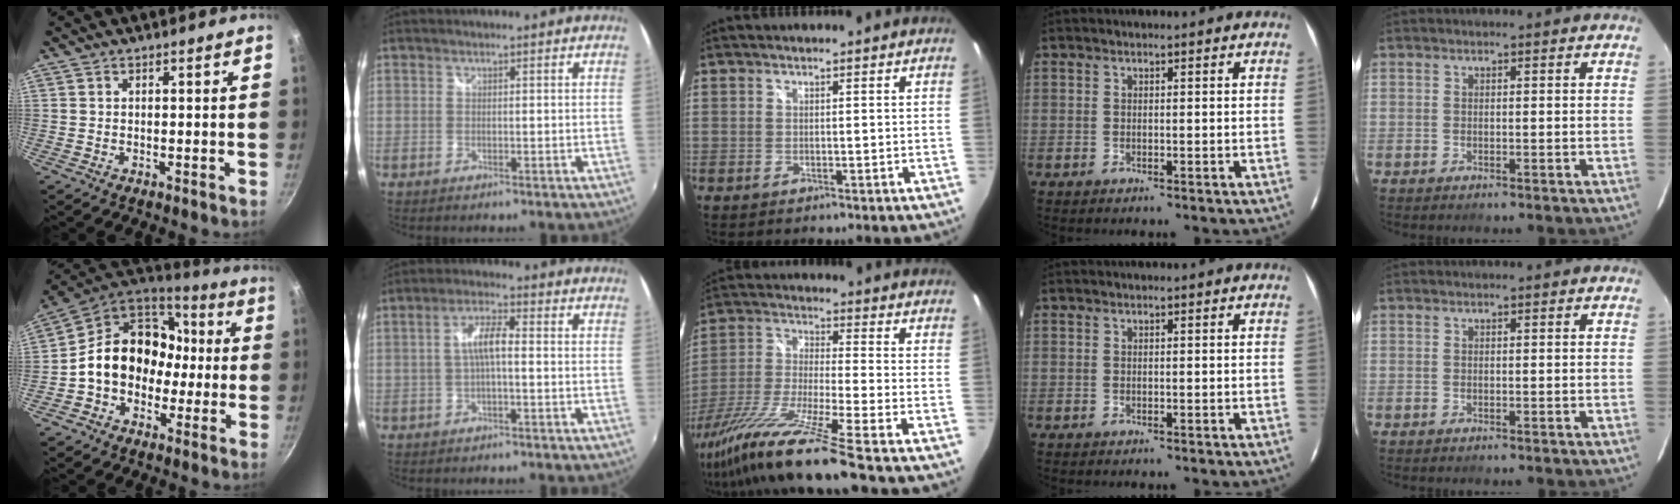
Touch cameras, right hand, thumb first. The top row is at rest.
{"thumb": {"total": 16.5, "force": [-1.1, 13.3, 9.6], "torque": [-0.113, 0.059, -0.029]}, "index": {"total": 4.8, "force": [-0.6, 1.0, 4.7], "torque": [-0.091, 0.012, -0.009]}, "middle": {"total": 17.5, "force": [-13.8, -2.1, 10.7], "torque": [-0.211, -0.049, -0.251]}}